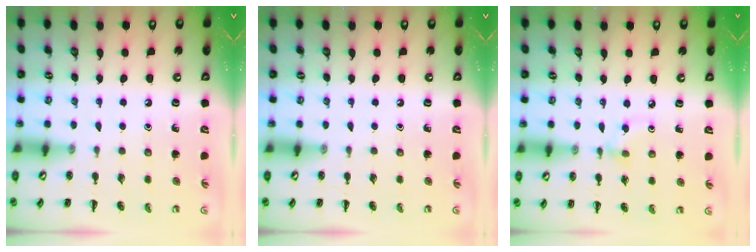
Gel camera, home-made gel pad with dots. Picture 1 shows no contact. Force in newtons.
{"total": 0.0}
{"total": 3.5, "press": 3.2, "slide": 1.4}